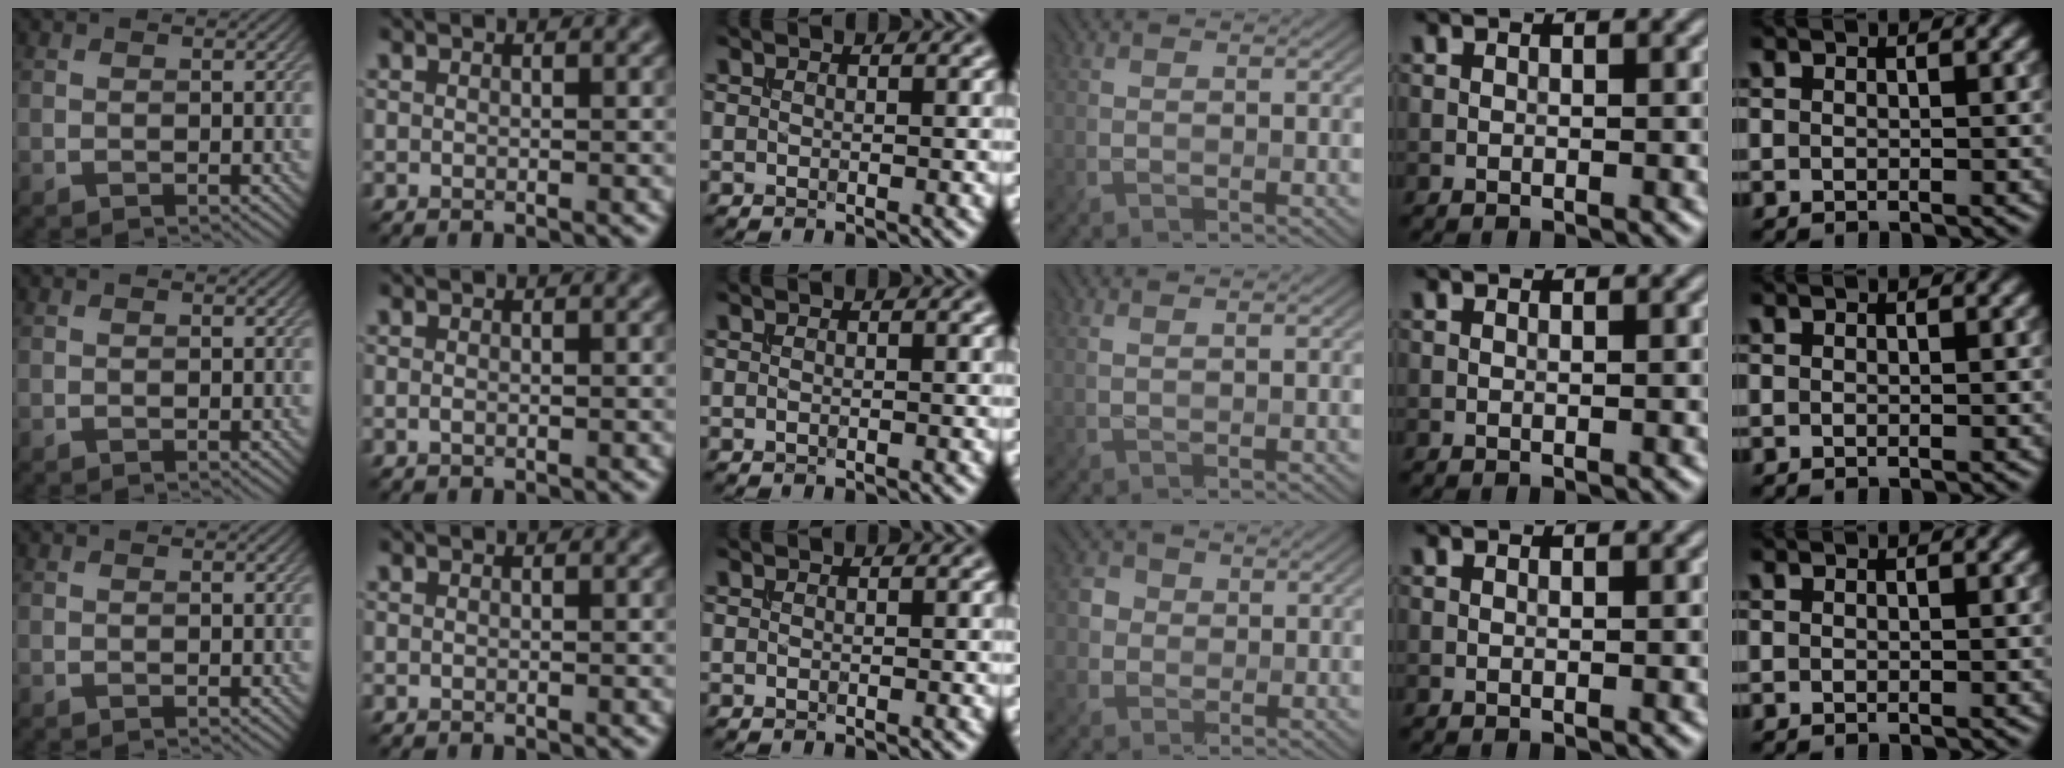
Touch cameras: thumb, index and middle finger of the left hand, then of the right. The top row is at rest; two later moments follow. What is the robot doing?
{"motion": "insert", "object": "drawer"}